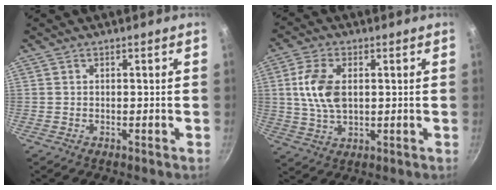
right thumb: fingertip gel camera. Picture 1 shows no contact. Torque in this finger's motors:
{"motor_torque": [-0.25, 0.69, 0.18, 0.26, 0.05]}